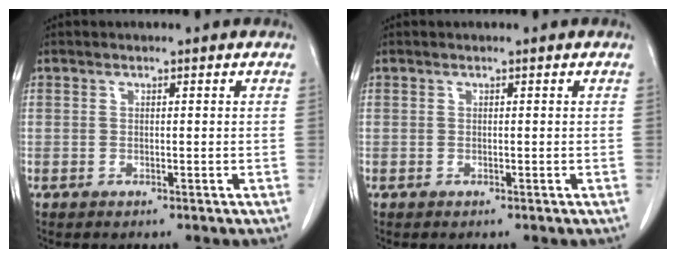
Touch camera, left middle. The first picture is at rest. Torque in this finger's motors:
{"motor_torque": [0.00, 0.00, -0.01, 0.00]}